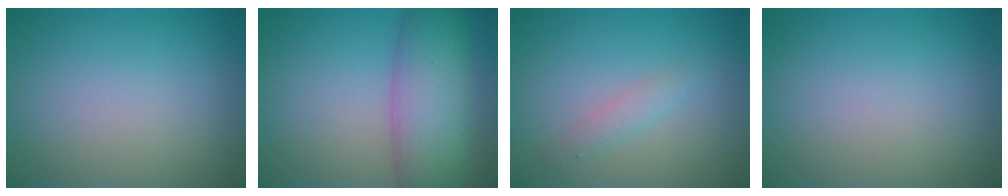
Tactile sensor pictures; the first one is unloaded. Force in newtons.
{"total": 8.0, "press": 8.0, "slide": 0.2}
{"total": 1.3, "press": 1.3, "slide": 0.0}
{"total": 0.0}